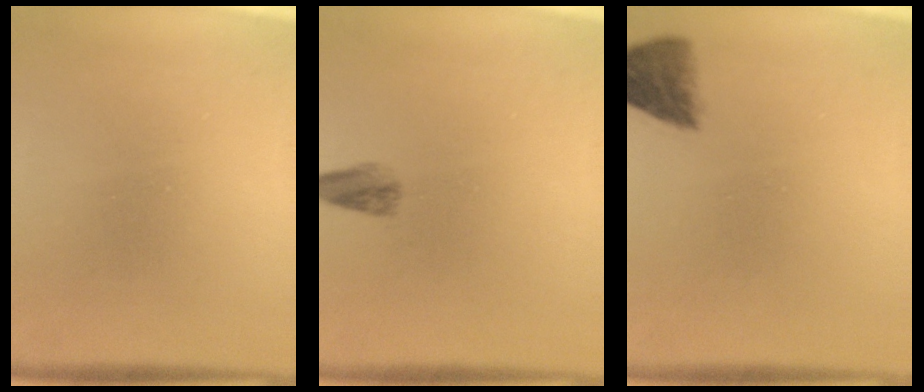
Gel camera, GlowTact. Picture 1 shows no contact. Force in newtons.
{"total": 1.8}
{"total": 5.0}